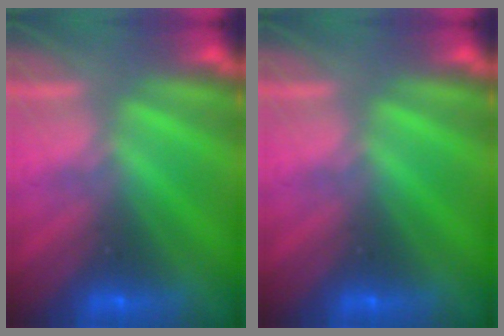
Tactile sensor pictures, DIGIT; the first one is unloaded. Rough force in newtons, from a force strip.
{"total": 0.0}